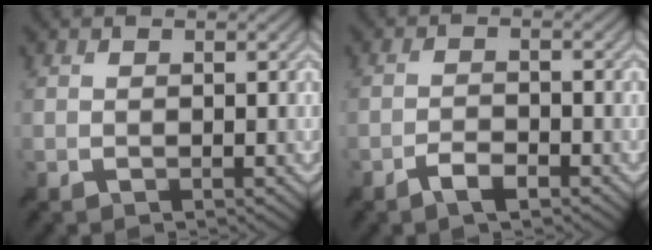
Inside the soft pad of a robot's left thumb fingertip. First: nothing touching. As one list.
[{"total": 2.7, "force": [-2.0, 0.8, 1.7], "torque": [-0.031, 0.000, -0.041]}]